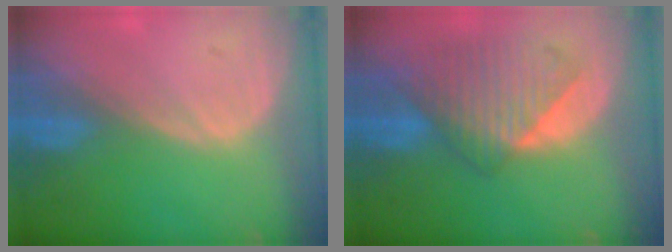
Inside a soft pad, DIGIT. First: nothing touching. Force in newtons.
{"total": 8.7, "press": 8.1, "slide": 3.1}